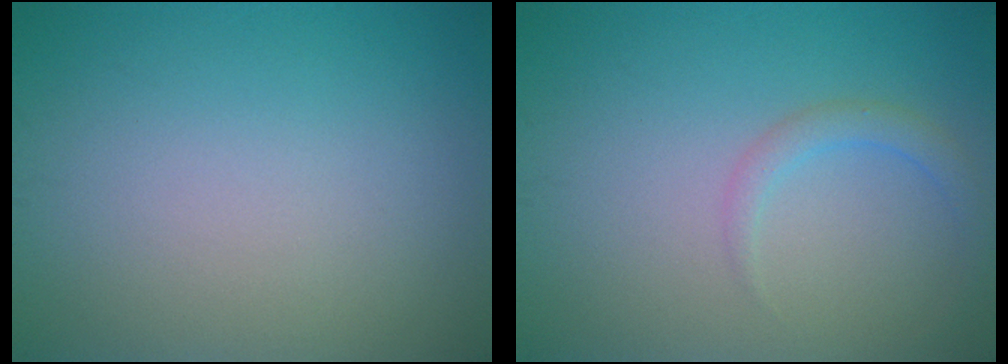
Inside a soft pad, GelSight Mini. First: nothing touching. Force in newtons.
{"total": 1.6, "press": 1.6, "slide": 0.1}